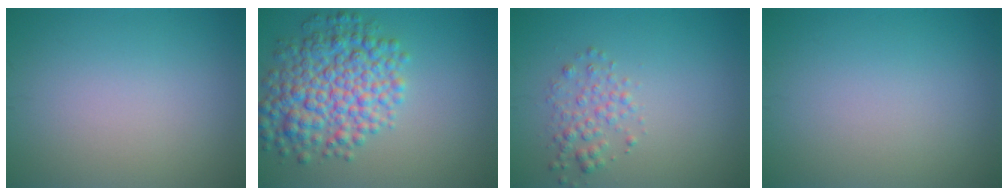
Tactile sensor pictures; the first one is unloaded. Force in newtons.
{"total": 7.5, "press": 7.5, "slide": 0.1}
{"total": 2.0, "press": 2.0, "slide": 0.1}
{"total": 0.0}